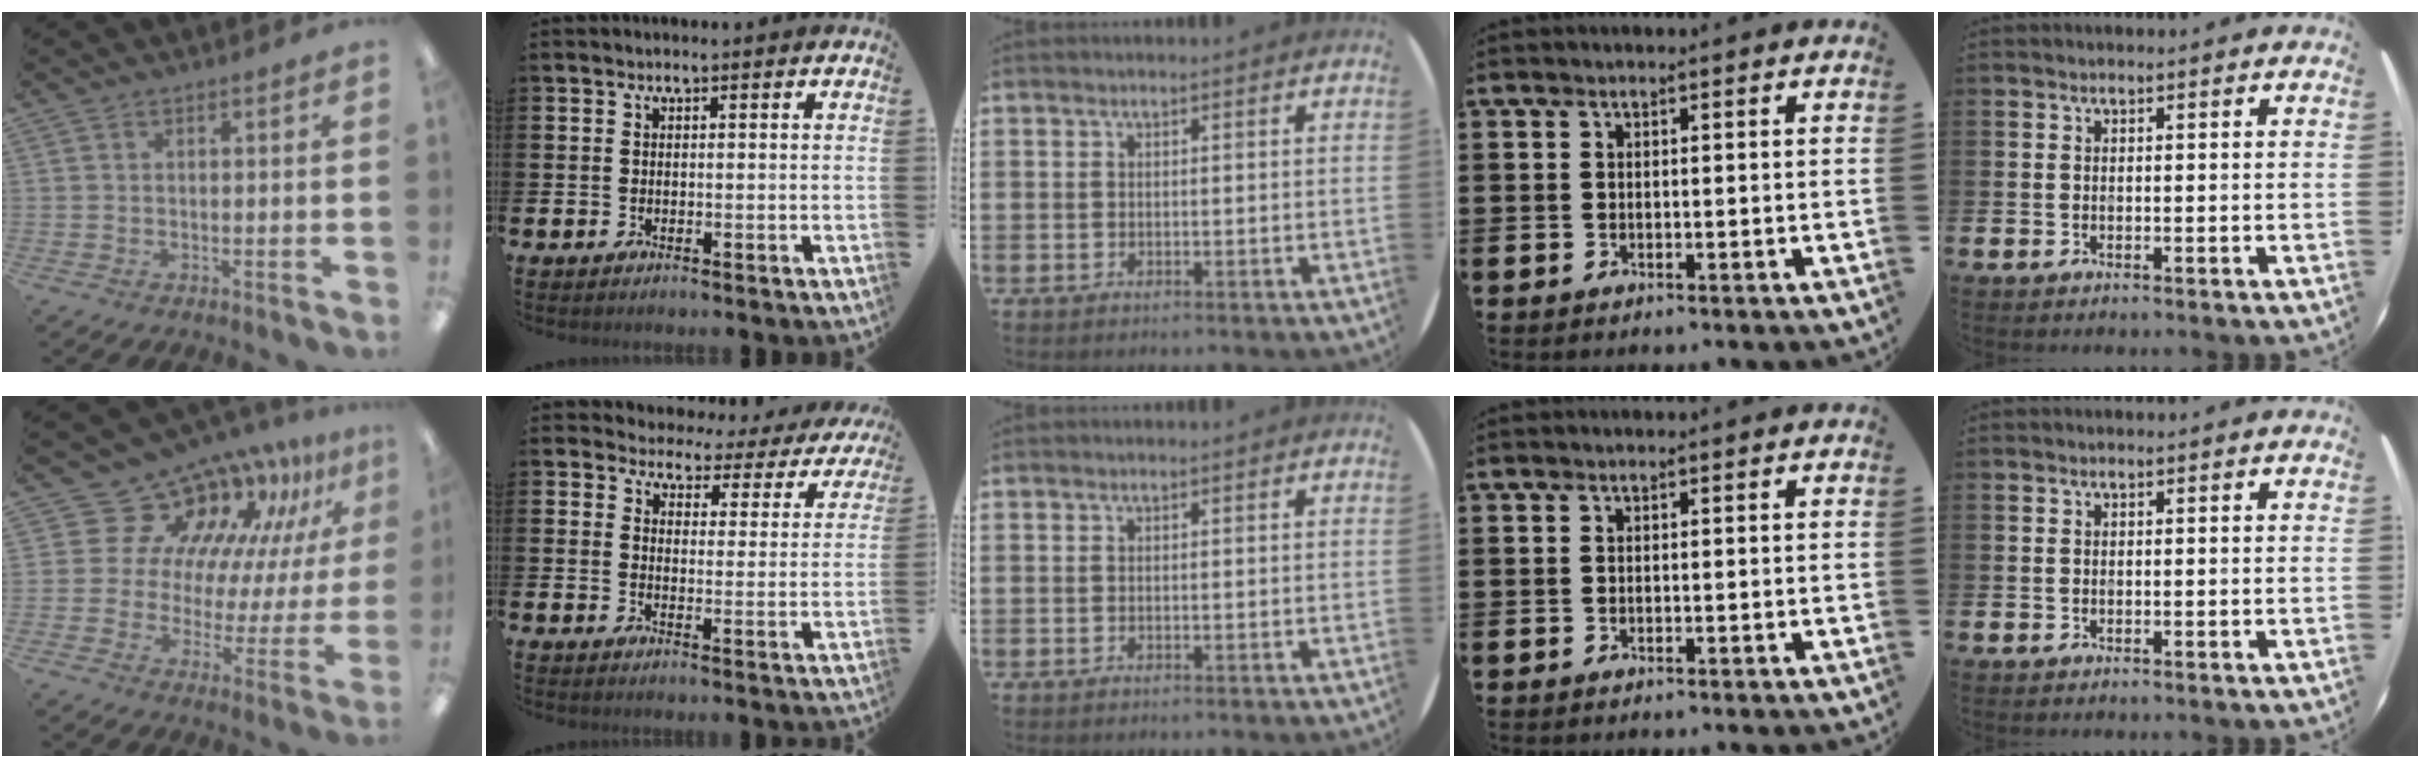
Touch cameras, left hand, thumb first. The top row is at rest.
{"thumb": {"total": 16.8, "force": [13.1, 9.4, 4.6], "torque": [-0.099, -0.109, 0.244]}, "index": {"total": 3.2, "force": [2.8, 1.4, 0.0], "torque": [-0.014, -0.034, 0.039]}}